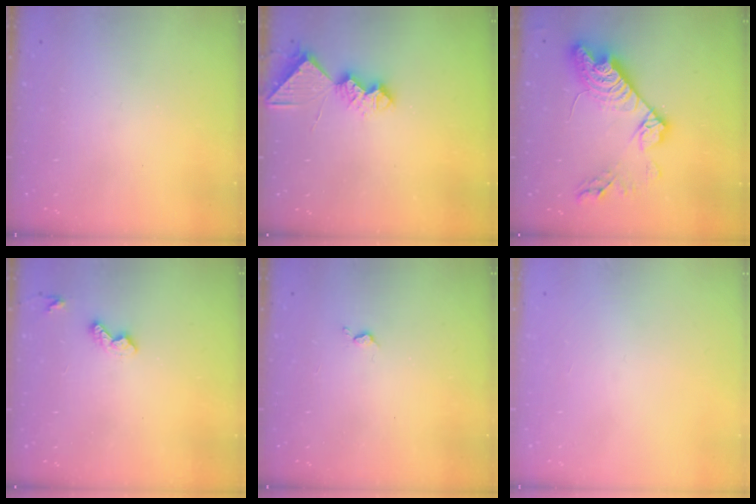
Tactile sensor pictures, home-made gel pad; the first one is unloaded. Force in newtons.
{"total": 9.4, "press": 9.3, "slide": 0.7}
{"total": 17.4, "press": 17.3, "slide": 1.3}
{"total": 5.3, "press": 5.3, "slide": 0.8}
{"total": 2.2, "press": 2.1, "slide": 0.5}
{"total": 0.0}